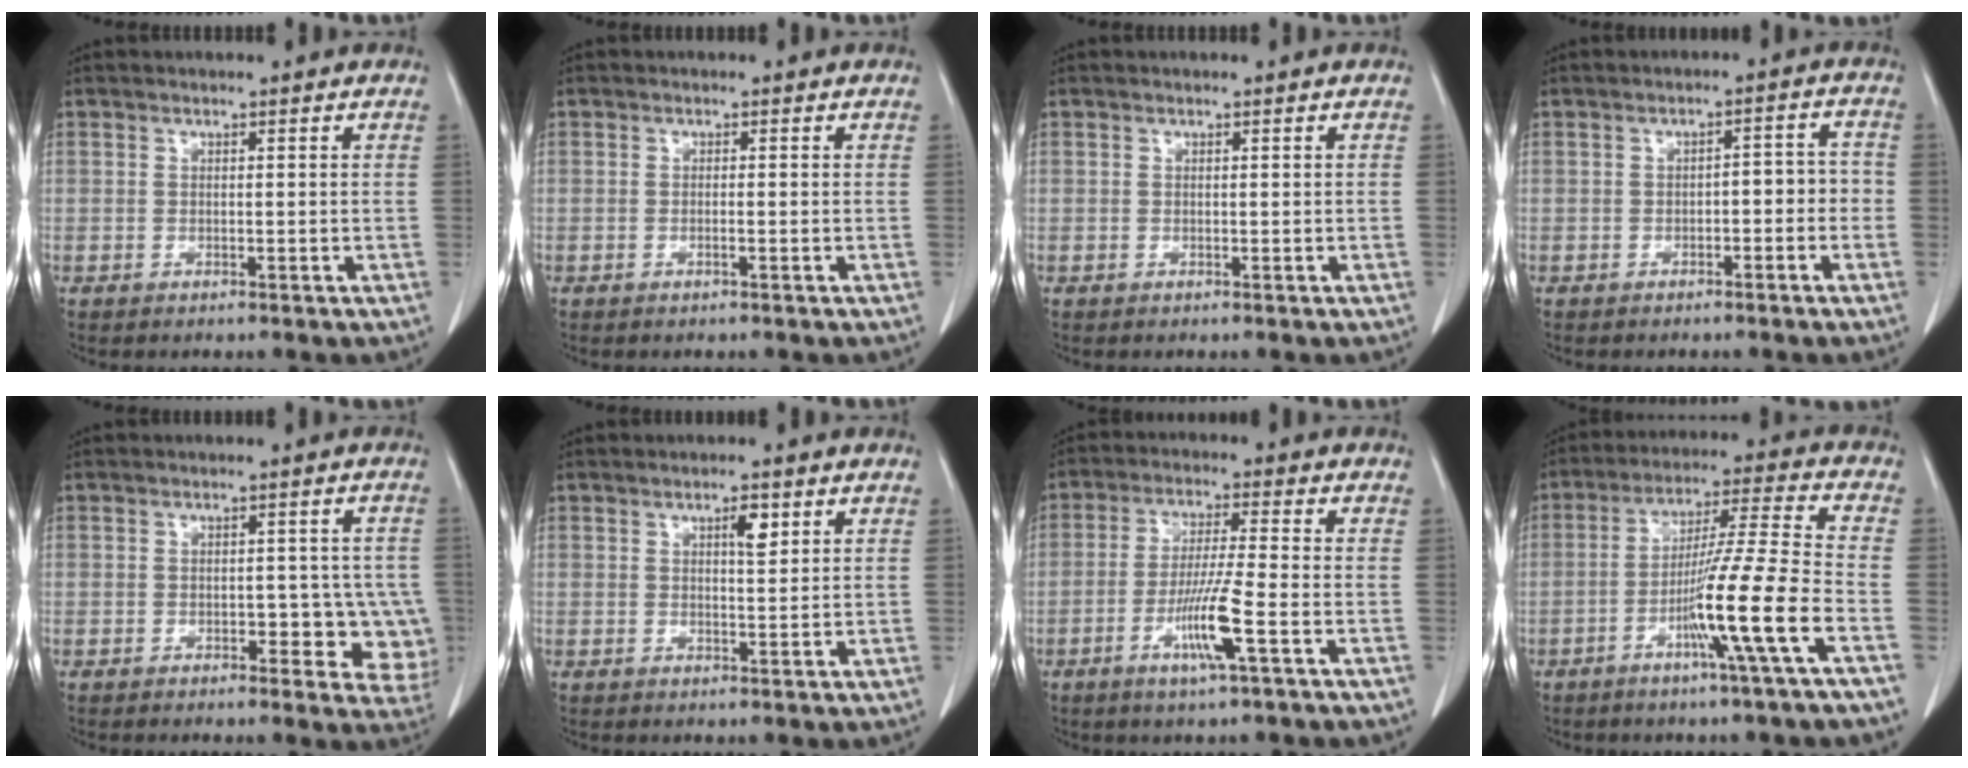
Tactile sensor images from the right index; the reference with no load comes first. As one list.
[{"total": 0.7, "force": [-0.3, -0.1, 0.6], "torque": [-0.011, 0.001, -0.005]}, {"total": 0.0}, {"total": 3.7, "force": [-1.3, 1.6, 3.1], "torque": [-0.039, 0.025, -0.015]}, {"total": 7.7, "force": [-1.9, 3.9, 6.3], "torque": [-0.051, 0.010, -0.020]}, {"total": 2.9, "force": [1.4, 0.7, 2.4], "torque": [-0.041, -0.003, 0.021]}, {"total": 8.1, "force": [-3.2, -0.5, 7.4], "torque": [-0.144, -0.013, -0.063]}, {"total": 12.8, "force": [-5.1, -2.1, 11.5], "torque": [-0.206, -0.008, -0.095]}]